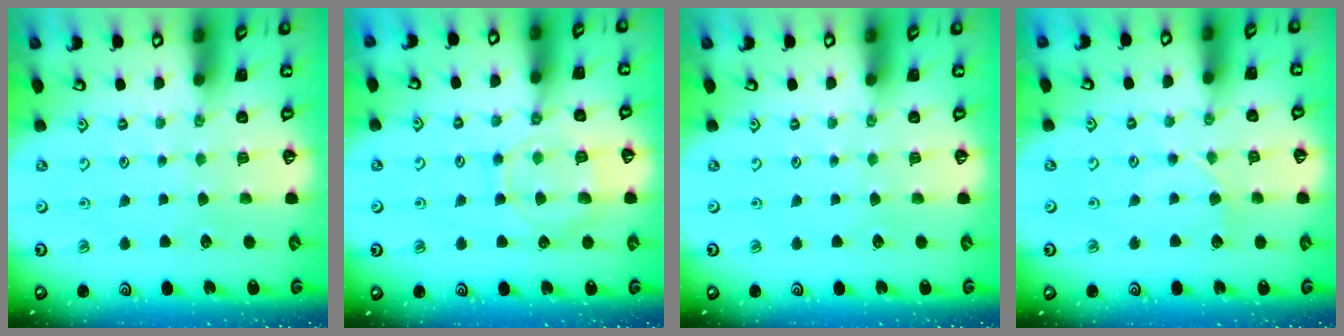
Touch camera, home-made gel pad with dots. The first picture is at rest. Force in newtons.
{"total": 10.5, "press": 10.5, "slide": 0.9}
{"total": 0.0}
{"total": 2.2, "press": 2.2, "slide": 0.3}